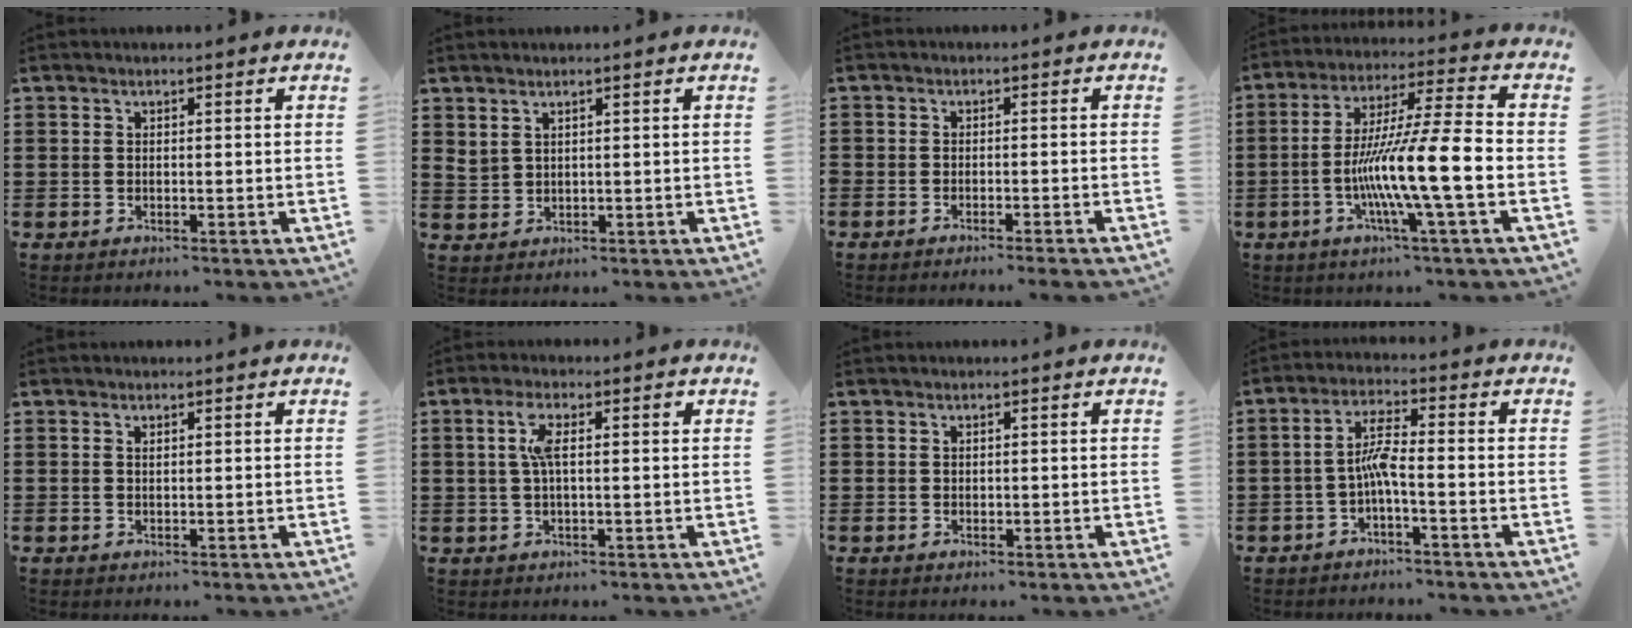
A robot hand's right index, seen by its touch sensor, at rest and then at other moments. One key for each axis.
{"total": 1.8, "fx": 1.5, "fy": 0.9, "fz": 0.5, "tx": -0.015, "ty": 0.003, "tz": 0.029}
{"total": 1.6, "fx": -1.6, "fy": -0.2, "fz": 0.2, "tx": -0.005, "ty": 0.002, "tz": -0.032}
{"total": 13.5, "fx": -3.9, "fy": 0.7, "fz": 12.9, "tx": -0.253, "ty": -0.009, "tz": -0.081}
{"total": 0.5, "fx": 0.3, "fy": 0.2, "fz": 0.4, "tx": -0.010, "ty": 0.000, "tz": 0.006}
{"total": 4.4, "fx": 1.0, "fy": 1.3, "fz": 4.1, "tx": -0.076, "ty": 0.006, "tz": 0.012}
{"total": 0.6, "fx": 0.3, "fy": 0.5, "fz": 0.2, "tx": -0.006, "ty": 0.002, "tz": 0.006}
{"total": 4.8, "fx": -1.5, "fy": 0.8, "fz": 4.5, "tx": -0.091, "ty": 0.007, "tz": -0.033}